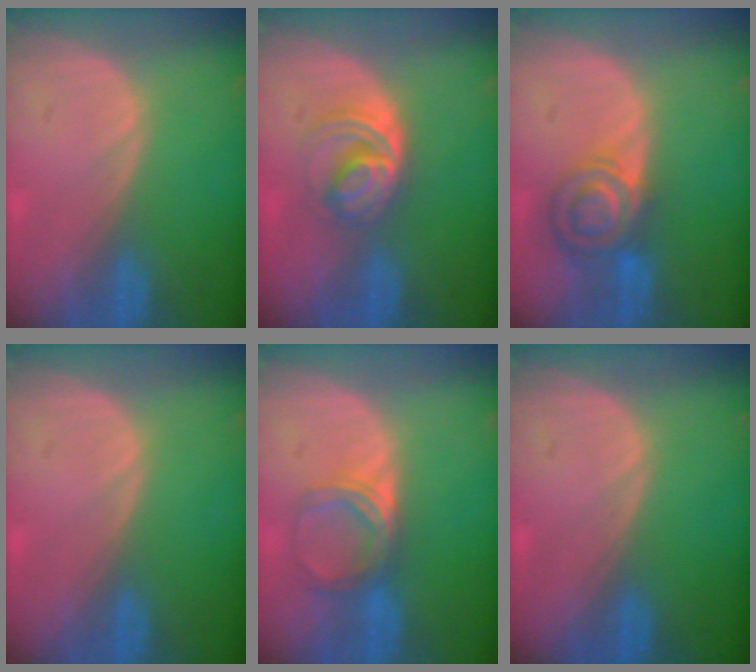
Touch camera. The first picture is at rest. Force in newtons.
{"total": 6.1, "press": 5.3, "slide": 3.1}
{"total": 7.3, "press": 6.3, "slide": 3.7}
{"total": 0.0}
{"total": 5.1, "press": 4.5, "slide": 2.3}
{"total": 0.0}